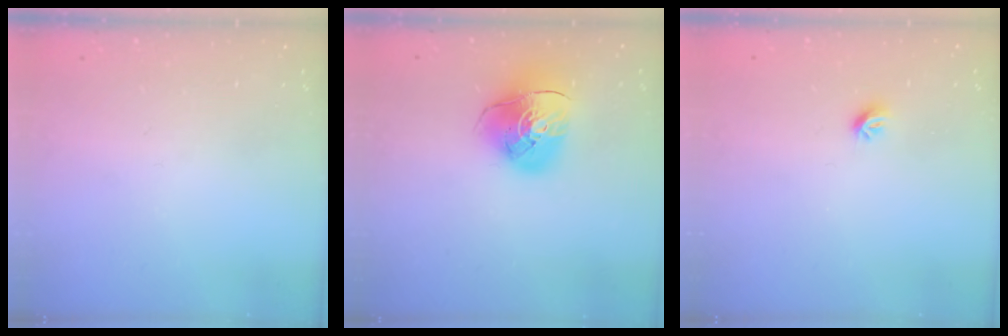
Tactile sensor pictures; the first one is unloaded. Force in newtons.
{"total": 12.7, "press": 12.6, "slide": 1.7}
{"total": 5.7, "press": 5.6, "slide": 0.8}